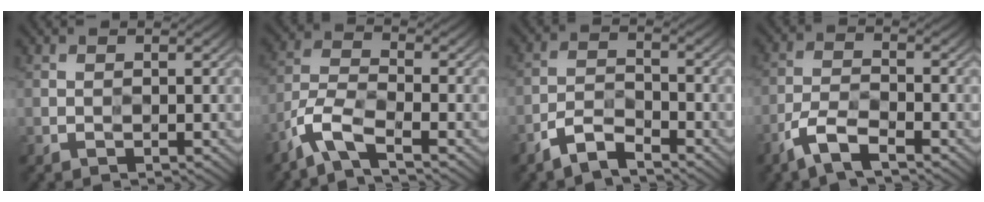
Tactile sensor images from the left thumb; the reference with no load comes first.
{"total": 6.1, "force": [-4.2, 1.5, 4.1], "torque": [-0.093, -0.004, -0.101]}
{"total": 4.6, "force": [-3.5, 1.5, 2.5], "torque": [-0.051, 0.000, -0.080]}
{"total": 5.4, "force": [-3.7, 1.5, 3.6], "torque": [-0.080, -0.003, -0.085]}